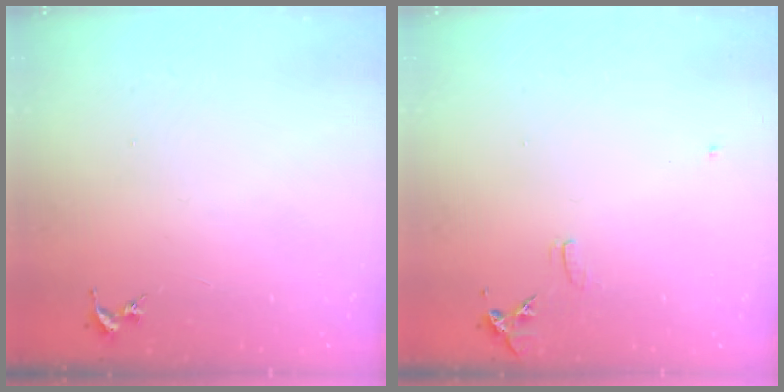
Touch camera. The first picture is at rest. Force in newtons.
{"total": 6.3, "press": 6.2, "slide": 0.7}